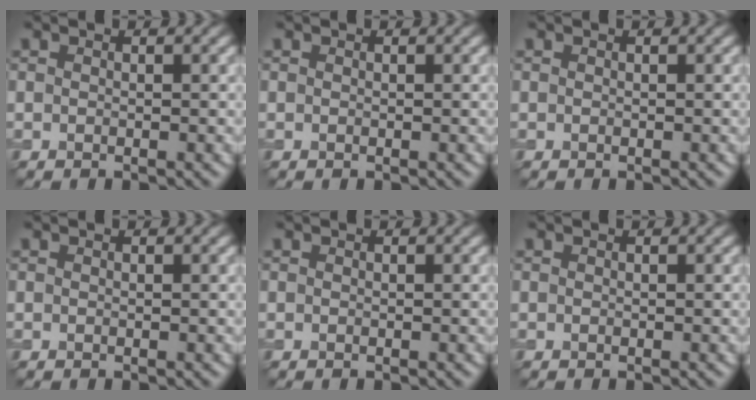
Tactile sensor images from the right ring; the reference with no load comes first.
{"total": 0.0}
{"total": 0.0}
{"total": 0.0}
{"total": 0.0}
{"total": 0.0}